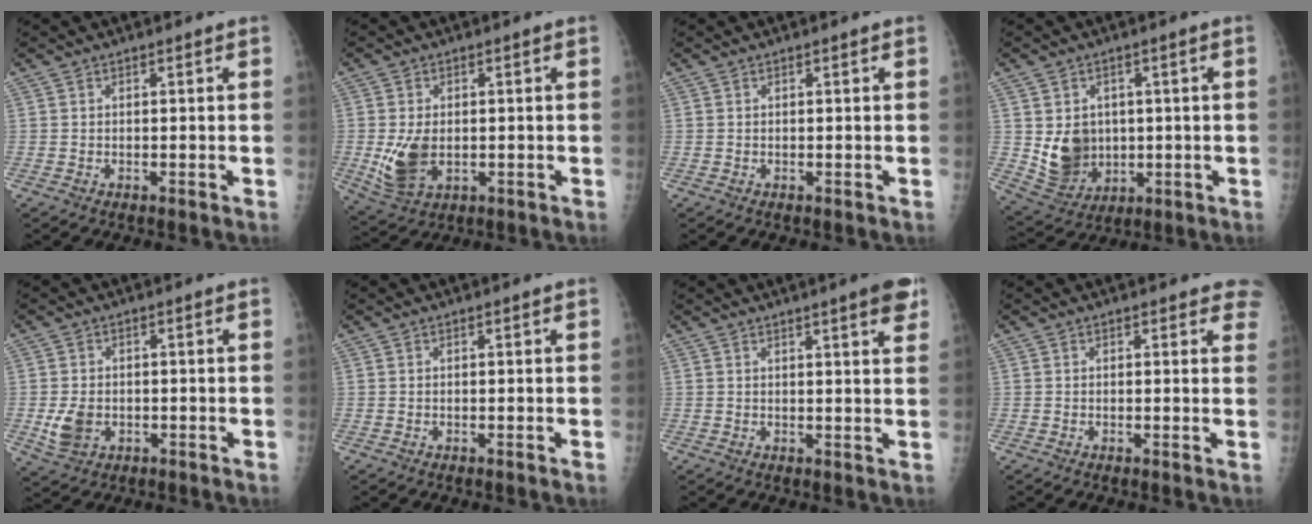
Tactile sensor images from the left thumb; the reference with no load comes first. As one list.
[{"total": 7.3, "force": [-0.8, 4.7, 5.5], "torque": [-0.104, -0.005, -0.002]}, {"total": 0.0}, {"total": 9.7, "force": [0.3, 8.1, 5.3], "torque": [-0.058, -0.013, 0.031]}, {"total": 5.0, "force": [-1.1, 3.7, 3.1], "torque": [-0.052, 0.001, -0.013]}, {"total": 0.0}, {"total": 5.9, "force": [3.6, 0.7, 4.6], "torque": [-0.047, -0.009, 0.042]}, {"total": 3.4, "force": [2.9, 1.5, 0.9], "torque": [0.023, -0.010, 0.012]}]